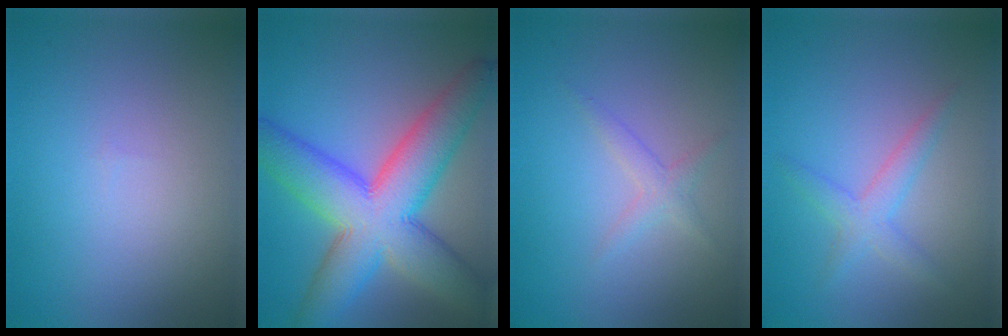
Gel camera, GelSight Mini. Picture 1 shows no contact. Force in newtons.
{"total": 11.2, "press": 11.2, "slide": 0.4}
{"total": 1.4, "press": 1.4, "slide": 0.0}
{"total": 2.2, "press": 2.2, "slide": 0.1}